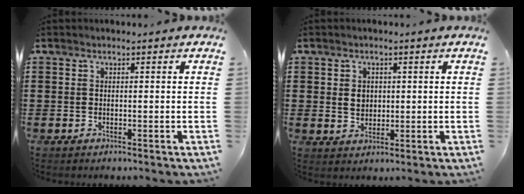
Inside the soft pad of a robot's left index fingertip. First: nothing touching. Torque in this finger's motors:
{"motor_torque": [0.62, 0.47, 0.30, 0.05]}